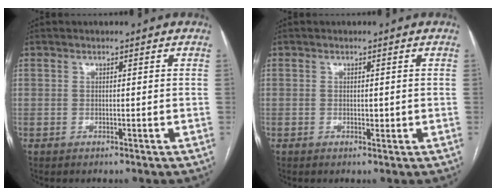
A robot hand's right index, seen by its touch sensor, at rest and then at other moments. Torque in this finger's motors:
{"motor_torque": [0.11, 0.00, 0.03, 0.01]}